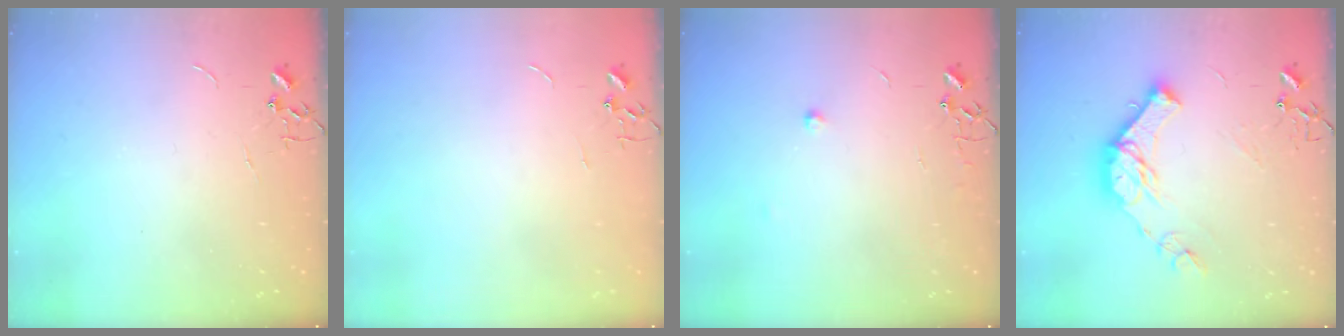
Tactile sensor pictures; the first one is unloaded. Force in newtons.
{"total": 0.0}
{"total": 6.2, "press": 6.2, "slide": 0.5}
{"total": 16.6, "press": 16.6, "slide": 1.3}